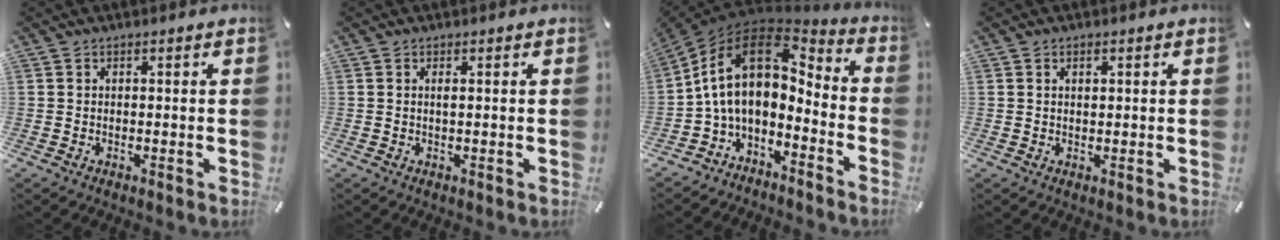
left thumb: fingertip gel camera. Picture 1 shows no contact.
{"total": 0.9, "force": [0.2, 0.1, 0.8], "torque": [-0.017, -0.001, 0.003]}
{"total": 15.2, "force": [1.1, 9.3, 12.0], "torque": [-0.251, -0.013, 0.016]}
{"total": 1.1, "force": [0.4, 0.6, 0.9], "torque": [-0.019, 0.002, 0.007]}